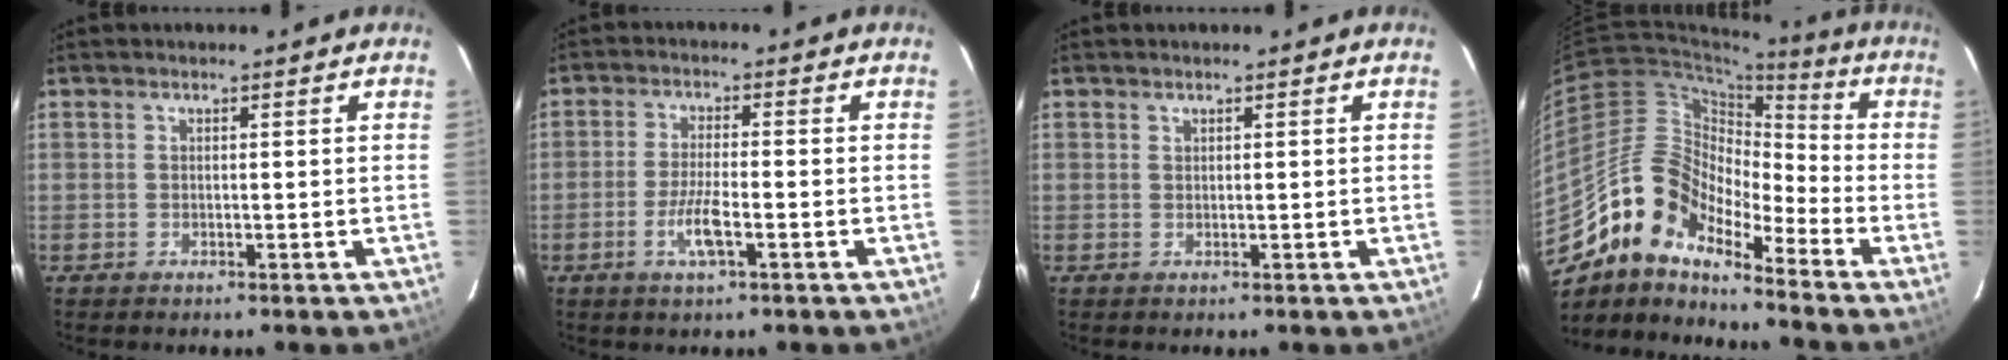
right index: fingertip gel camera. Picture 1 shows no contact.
{"total": 5.3, "force": [-2.3, 0.8, 4.7], "torque": [-0.098, -0.004, -0.046]}
{"total": 0.0}
{"total": 14.6, "force": [-11.6, 5.6, 6.9], "torque": [-0.111, 0.008, -0.239]}